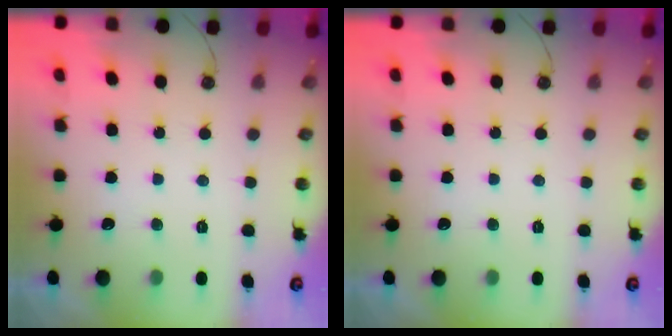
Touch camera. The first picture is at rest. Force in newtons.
{"total": 0.0}